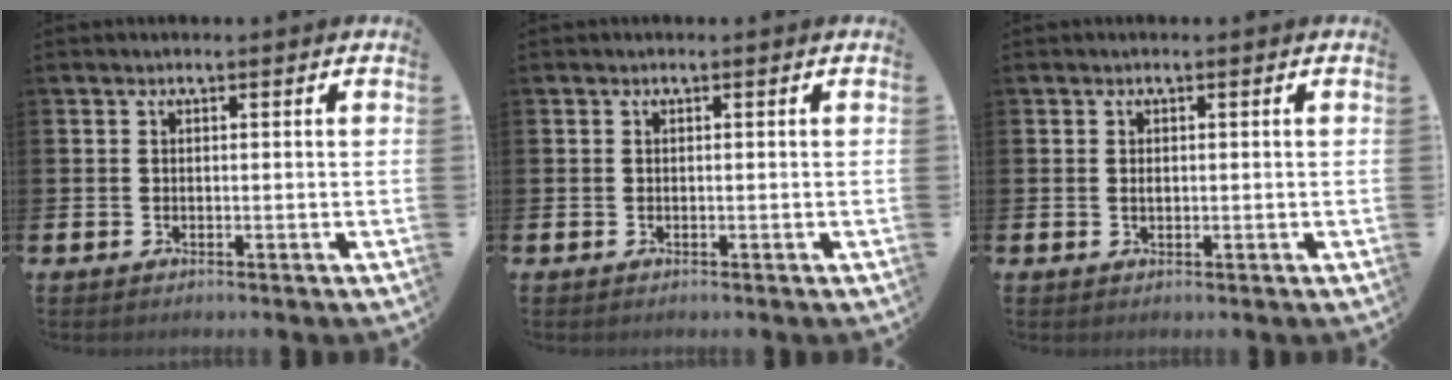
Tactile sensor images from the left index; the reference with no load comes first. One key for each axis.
{"total": 0.0}
{"total": 0.7, "fx": 0.2, "fy": 0.4, "fz": 0.6, "tx": -0.012, "ty": 0.003, "tz": 0.002}